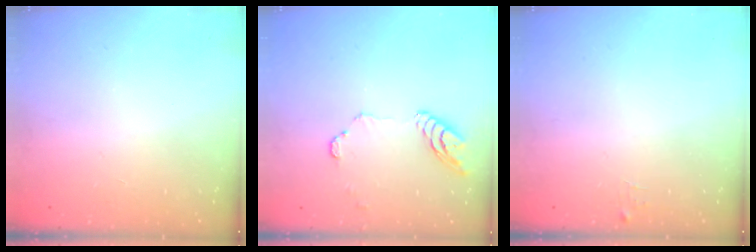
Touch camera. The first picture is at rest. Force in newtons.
{"total": 9.5, "press": 9.5, "slide": 0.9}
{"total": 4.0, "press": 4.0, "slide": 0.4}